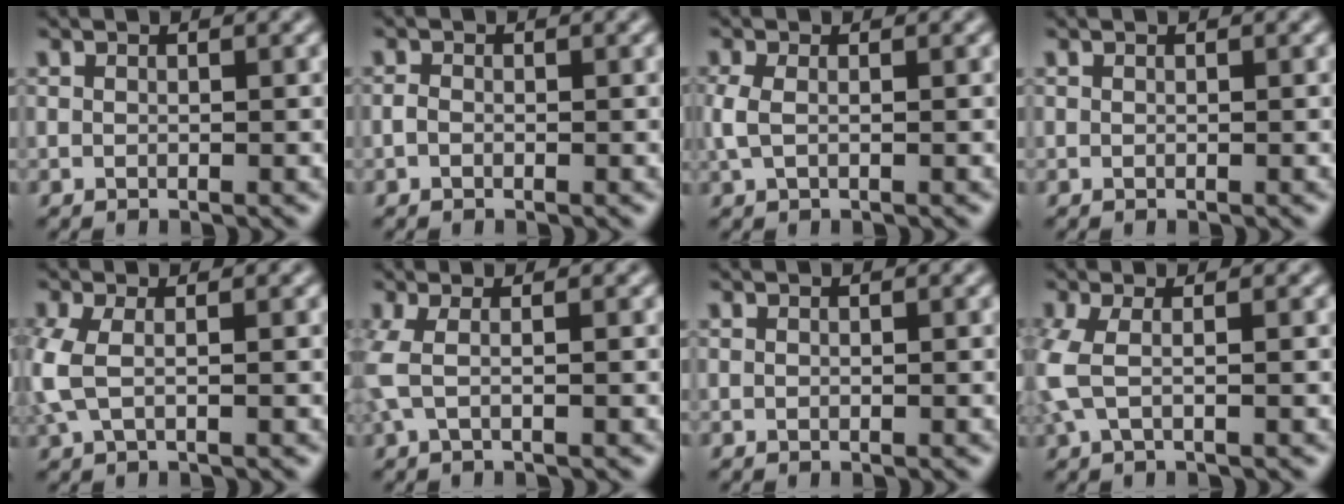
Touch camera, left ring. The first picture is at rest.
{"total": 0.6, "force": [-0.5, 0.3, 0.2], "torque": [-0.016, 0.002, -0.005]}
{"total": 1.5, "force": [-0.2, 0.6, 1.3], "torque": [-0.045, 0.005, 0.000]}
{"total": 0.0}
{"total": 2.5, "force": [-0.4, 1.1, 2.3], "torque": [-0.078, 0.001, -0.005]}
{"total": 1.8, "force": [-0.4, 0.3, 1.8], "torque": [-0.058, 0.004, -0.005]}
{"total": 0.0}
{"total": 2.4, "force": [-0.3, 0.7, 2.3], "torque": [-0.075, 0.002, -0.005]}